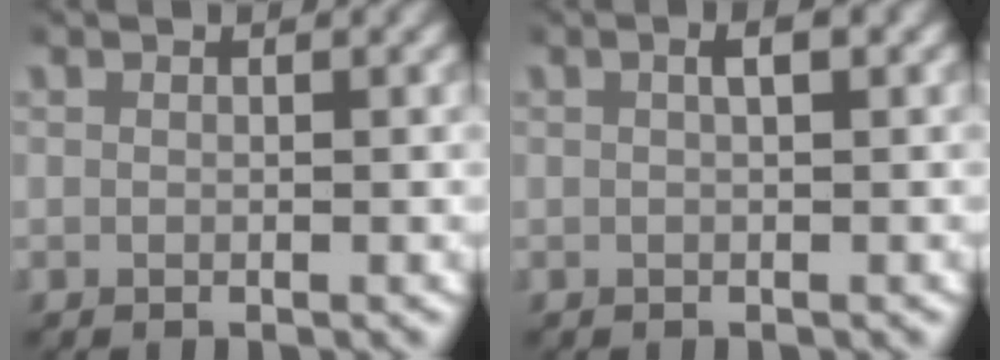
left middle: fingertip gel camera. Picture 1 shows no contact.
{"total": 1.3, "force": [0.3, 0.3, 1.2], "torque": [-0.016, 0.010, 0.004]}